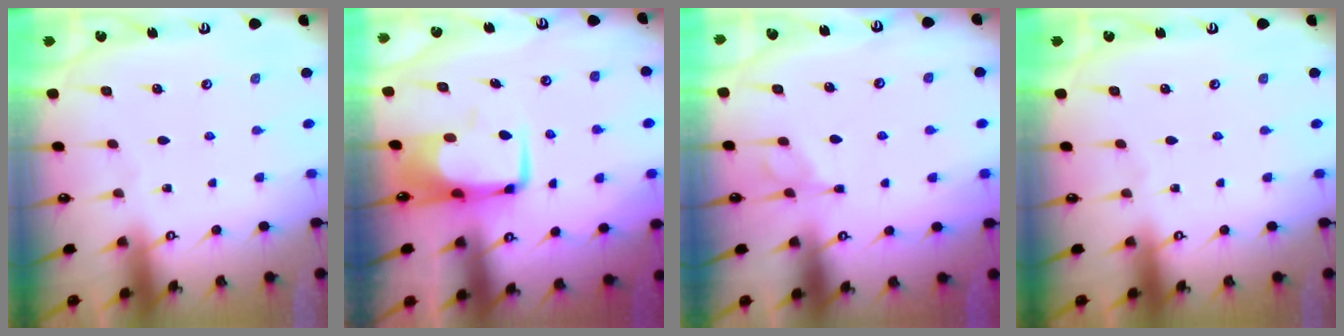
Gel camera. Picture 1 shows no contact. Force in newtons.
{"total": 7.6, "press": 7.4, "slide": 1.5}
{"total": 6.2, "press": 6.1, "slide": 0.8}
{"total": 0.0}